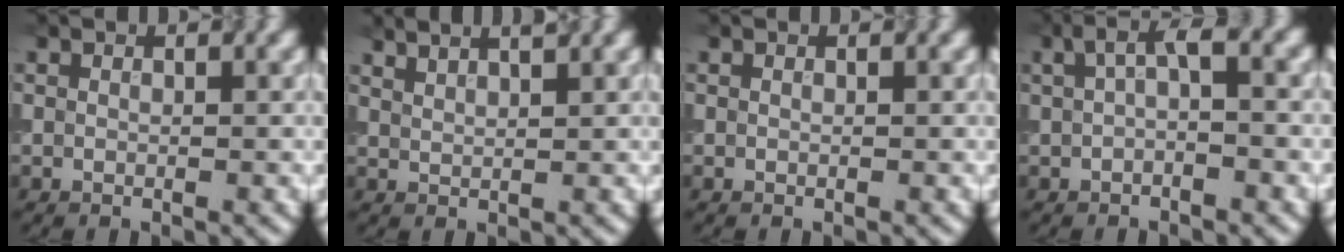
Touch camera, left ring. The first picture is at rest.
{"total": 3.3, "force": [2.6, 1.0, 1.7], "torque": [-0.007, 0.020, 0.014]}
{"total": 0.0}
{"total": 2.8, "force": [0.6, 0.8, 2.6], "torque": [-0.045, 0.012, 0.004]}